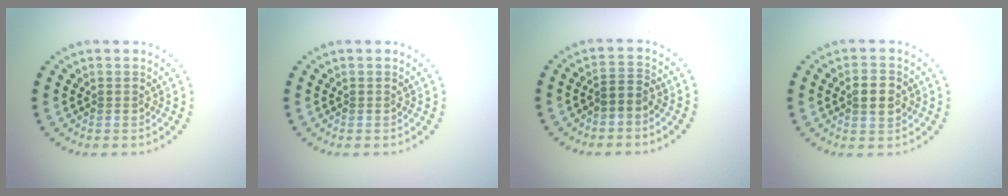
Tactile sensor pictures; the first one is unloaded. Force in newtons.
{"total": 0.0}
{"total": 1.7, "press": 1.3, "slide": 1.1}
{"total": 2.9, "press": 2.9, "slide": 0.1}